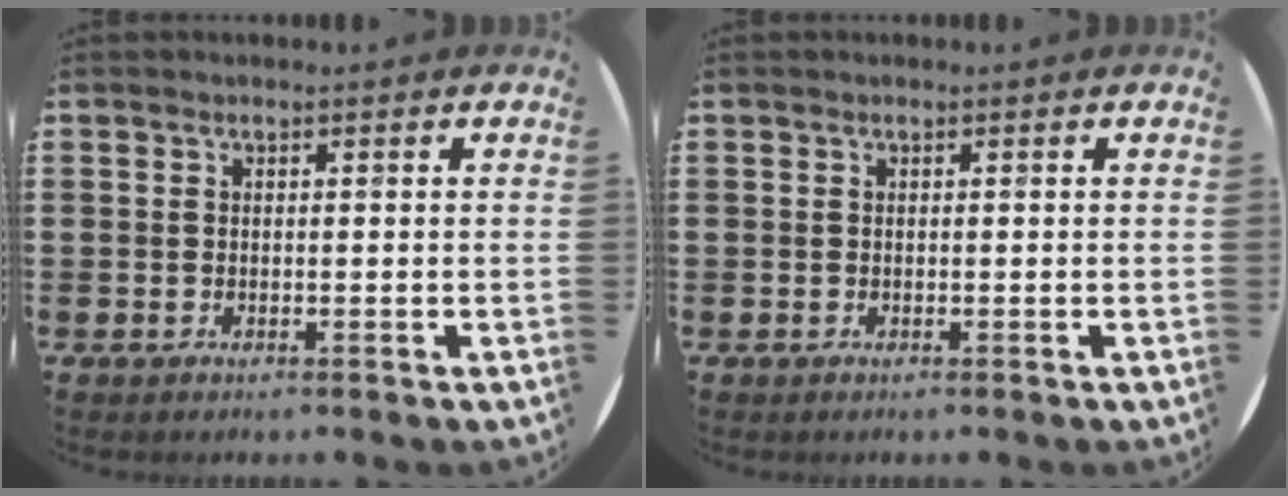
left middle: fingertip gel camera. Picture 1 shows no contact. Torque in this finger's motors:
{"motor_torque": [0.05, -0.04, 0.00, 0.01]}